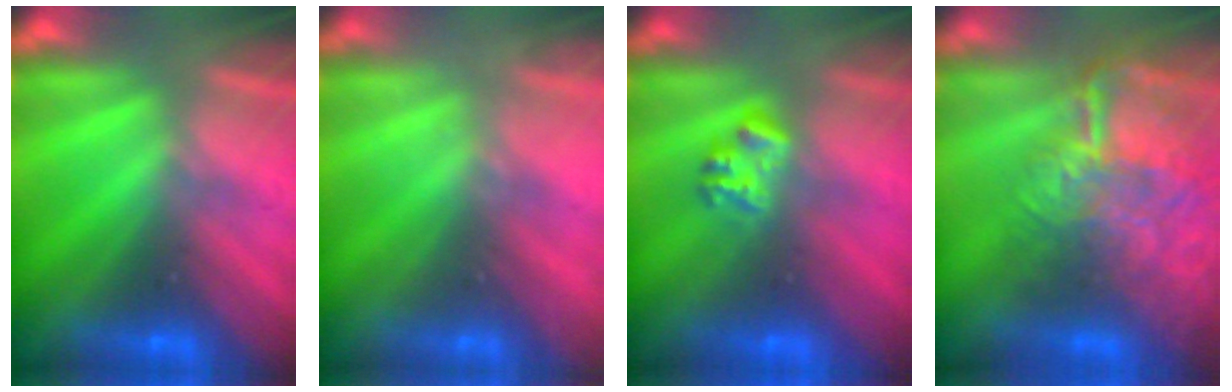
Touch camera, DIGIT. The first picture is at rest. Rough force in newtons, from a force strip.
{"total": 2.1}
{"total": 2.3}
{"total": 8.6}